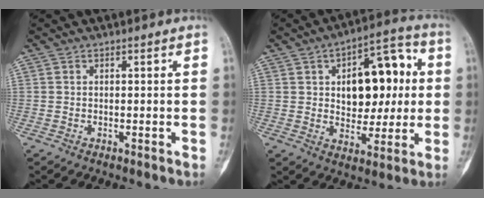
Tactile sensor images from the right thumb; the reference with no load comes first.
{"total": 15.9, "force": [2.6, 9.4, 12.6], "torque": [-0.126, 0.016, 0.038]}